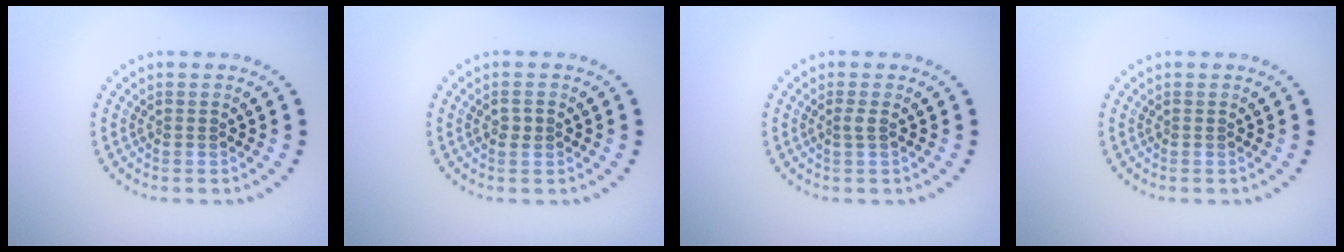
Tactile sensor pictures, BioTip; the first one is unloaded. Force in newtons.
{"total": 1.1, "press": 1.1, "slide": 0.2}
{"total": 0.8, "press": 0.5, "slide": 0.6}
{"total": 0.0}